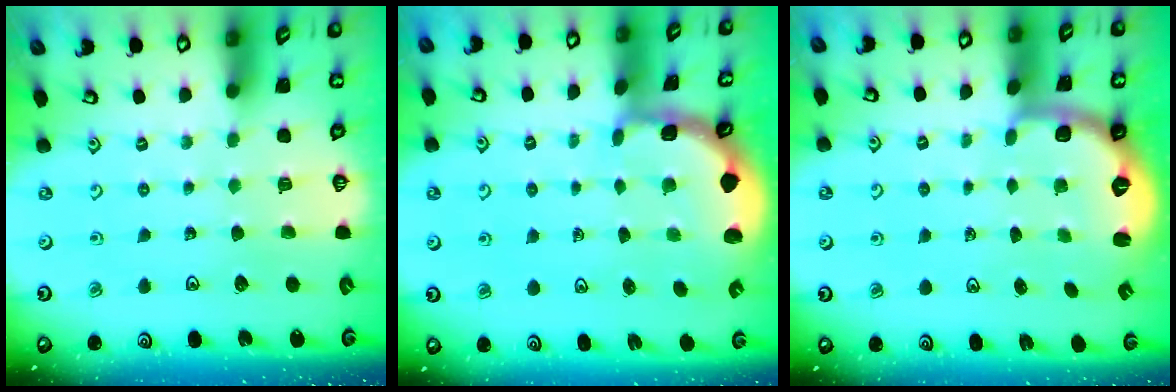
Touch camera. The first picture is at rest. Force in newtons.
{"total": 2.1, "press": 2.1, "slide": 0.4}
{"total": 2.7, "press": 1.7, "slide": 2.1}